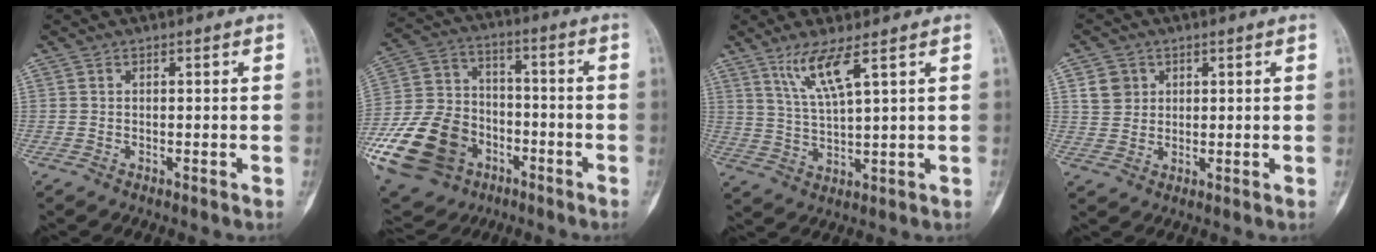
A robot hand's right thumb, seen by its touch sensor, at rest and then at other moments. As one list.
[{"total": 23.8, "force": [-9.5, 17.8, 12.6], "torque": [-0.273, 0.057, -0.155]}, {"total": 7.3, "force": [4.2, 0.4, 6.0], "torque": [-0.130, -0.027, 0.093]}, {"total": 4.5, "force": [1.9, 3.9, 1.4], "torque": [-0.008, -0.007, 0.038]}]